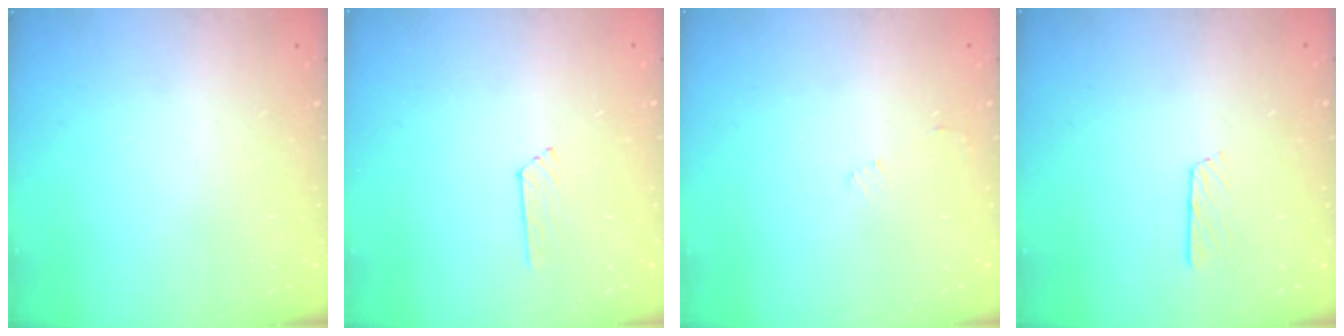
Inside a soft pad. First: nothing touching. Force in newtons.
{"total": 3.6, "press": 3.6, "slide": 0.4}
{"total": 3.4, "press": 3.4, "slide": 0.3}
{"total": 3.2, "press": 3.2, "slide": 0.4}